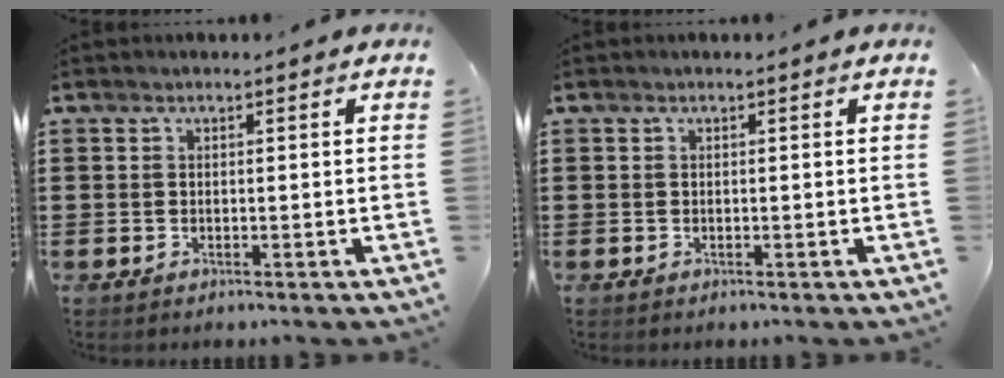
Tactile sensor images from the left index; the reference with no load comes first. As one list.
[{"total": 0.0}]